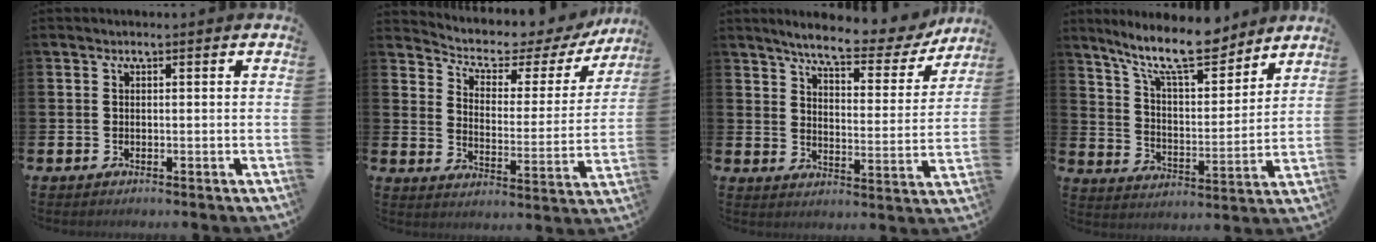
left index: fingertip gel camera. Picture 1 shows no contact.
{"total": 5.0, "force": [4.4, 2.0, 1.4], "torque": [-0.055, -0.034, 0.066]}
{"total": 6.9, "force": [6.1, 1.3, 2.9], "torque": [-0.065, -0.044, 0.097]}
{"total": 12.2, "force": [10.2, 2.9, 5.9], "torque": [-0.129, -0.051, 0.181]}